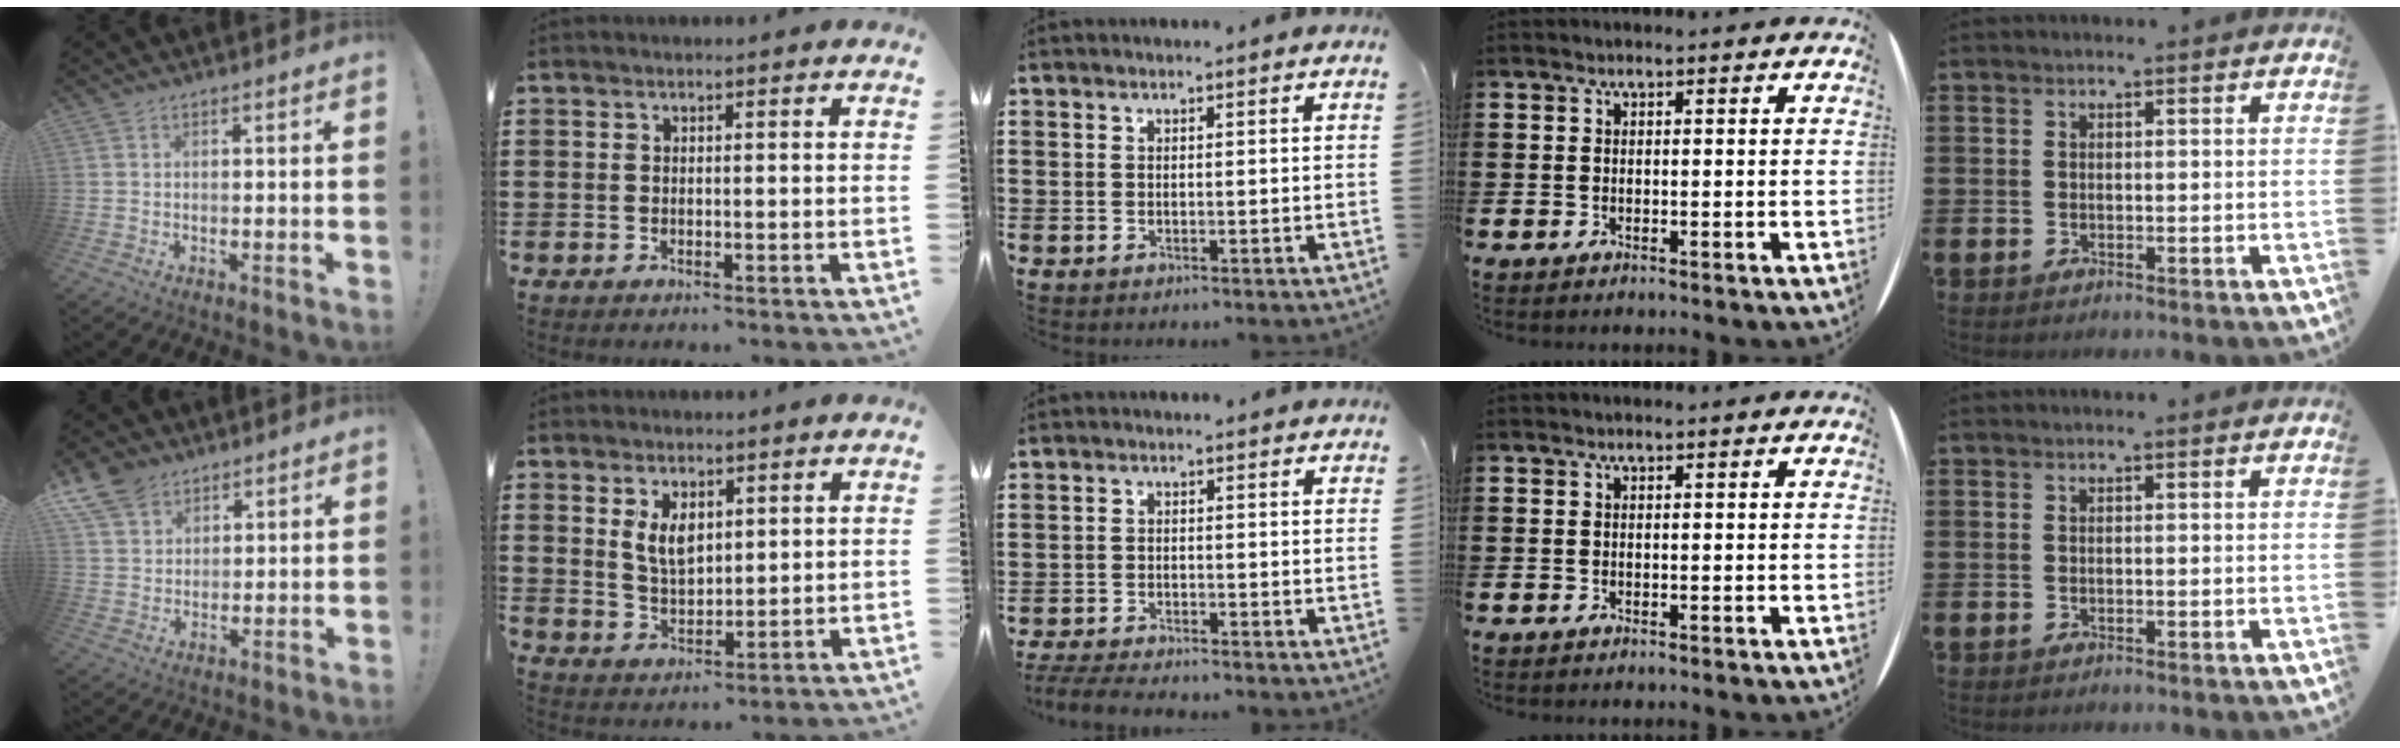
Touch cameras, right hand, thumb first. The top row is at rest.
{"thumb": {"total": 9.2, "force": [6.2, 6.1, 2.9], "torque": [-0.060, -0.032, 0.126]}, "index": {"total": 4.7, "force": [2.2, 2.4, 3.4], "torque": [-0.066, 0.003, 0.038]}, "middle": {"total": 3.4, "force": [-3.3, 0.4, 0.7], "torque": [-0.020, -0.001, -0.071]}}